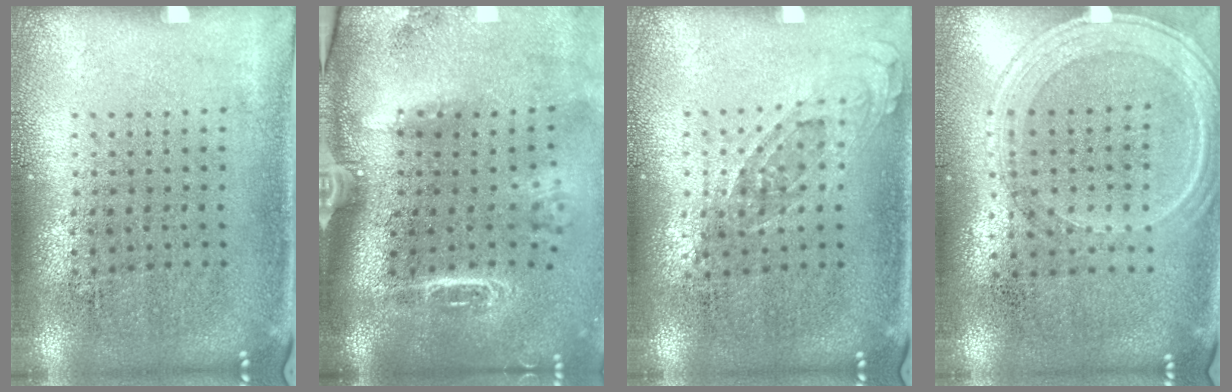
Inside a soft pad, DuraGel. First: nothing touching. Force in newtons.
{"total": 2.6, "press": 2.0, "slide": 1.7}
{"total": 0.7, "press": 0.7, "slide": 0.3}
{"total": 1.3, "press": 1.3, "slide": 0.3}